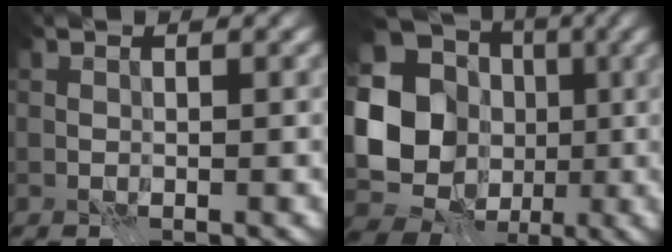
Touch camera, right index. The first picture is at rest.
{"total": 15.8, "force": [-1.5, 14.6, 5.8], "torque": [-0.145, 0.001, -0.036]}